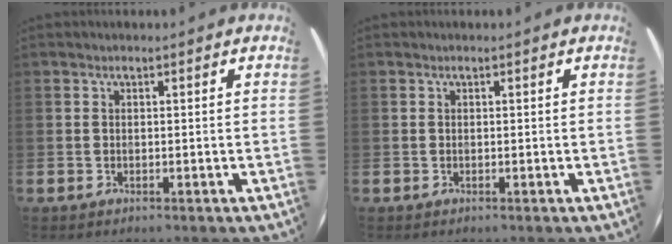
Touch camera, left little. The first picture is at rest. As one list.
[{"total": 0.0}]